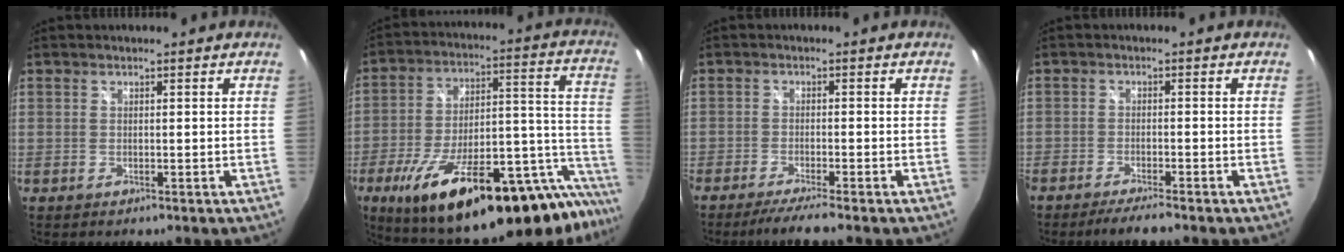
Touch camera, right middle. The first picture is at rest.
{"total": 35.2, "force": [-24.6, 9.2, 23.4], "torque": [-0.318, -0.021, -0.354]}
{"total": 5.0, "force": [-4.2, -0.6, 2.6], "torque": [-0.061, -0.009, -0.072]}
{"total": 4.6, "force": [-3.9, 0.2, 2.3], "torque": [-0.059, -0.005, -0.070]}